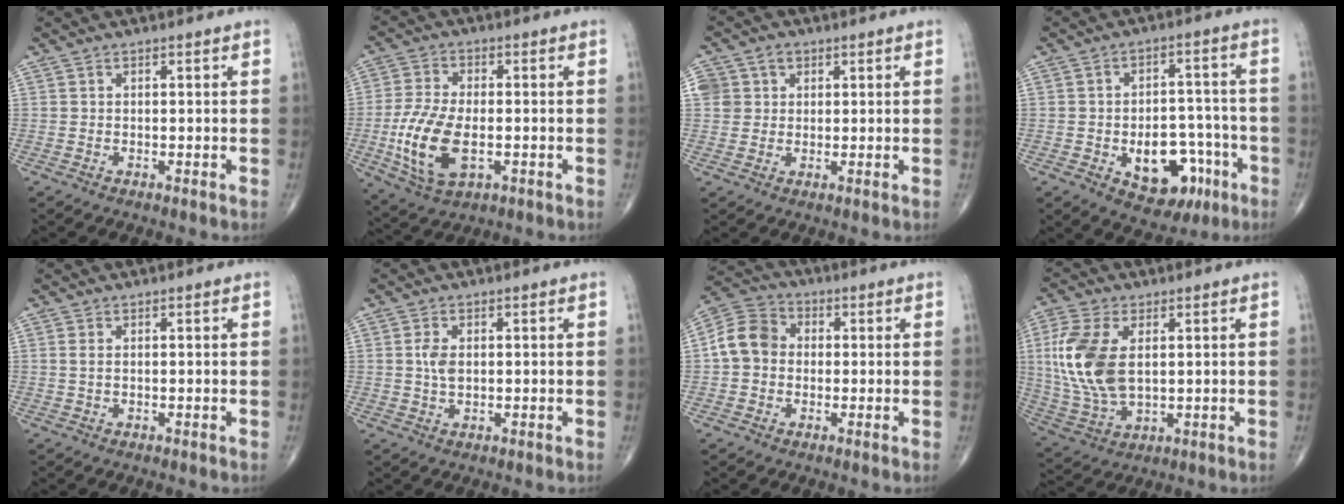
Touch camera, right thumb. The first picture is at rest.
{"total": 12.9, "force": [-2.8, 6.6, 10.7], "torque": [-0.223, -0.002, -0.046]}
{"total": 6.0, "force": [2.0, 5.4, 1.6], "torque": [-0.013, 0.010, 0.039]}
{"total": 13.2, "force": [-5.2, 8.3, 8.8], "torque": [-0.080, 0.040, -0.061]}
{"total": 1.1, "force": [0.3, 0.5, 0.9], "torque": [-0.025, 0.004, 0.010]}
{"total": 3.2, "force": [0.5, 1.9, 2.6], "torque": [-0.051, -0.001, 0.011]}
{"total": 8.5, "force": [0.0, 7.1, 4.7], "torque": [-0.076, 0.027, -0.014]}
{"total": 15.0, "force": [2.4, 8.4, 12.2], "torque": [-0.273, -0.008, 0.055]}